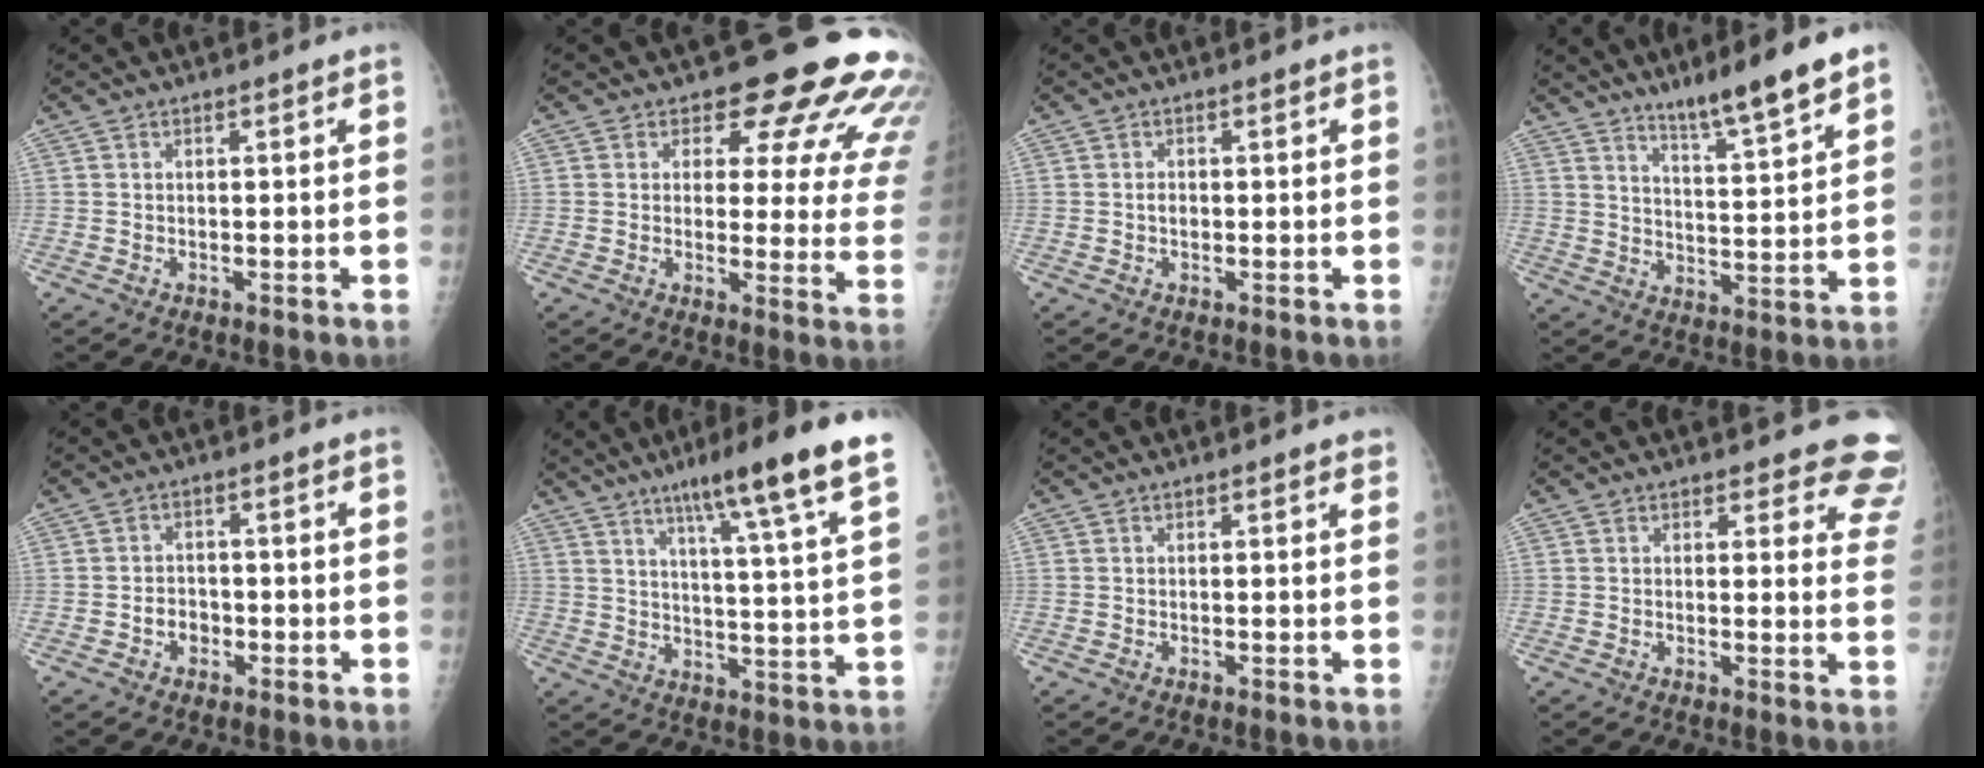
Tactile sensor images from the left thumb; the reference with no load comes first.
{"total": 17.0, "force": [13.5, 6.9, 7.7], "torque": [-0.036, -0.090, 0.133]}
{"total": 1.1, "force": [-0.1, 0.8, 0.7], "torque": [-0.008, 0.002, -0.002]}
{"total": 10.7, "force": [7.9, 0.6, 7.2], "torque": [-0.109, -0.052, 0.132]}
{"total": 3.1, "force": [-1.1, 2.5, 1.4], "torque": [-0.006, 0.012, -0.020]}
{"total": 16.3, "force": [10.6, 0.6, 12.4], "torque": [-0.173, -0.042, 0.144]}
{"total": 0.9, "force": [0.7, 0.3, 0.5], "torque": [-0.004, 0.000, 0.006]}
{"total": 9.8, "force": [9.1, 3.1, 1.4], "torque": [0.041, -0.066, 0.064]}